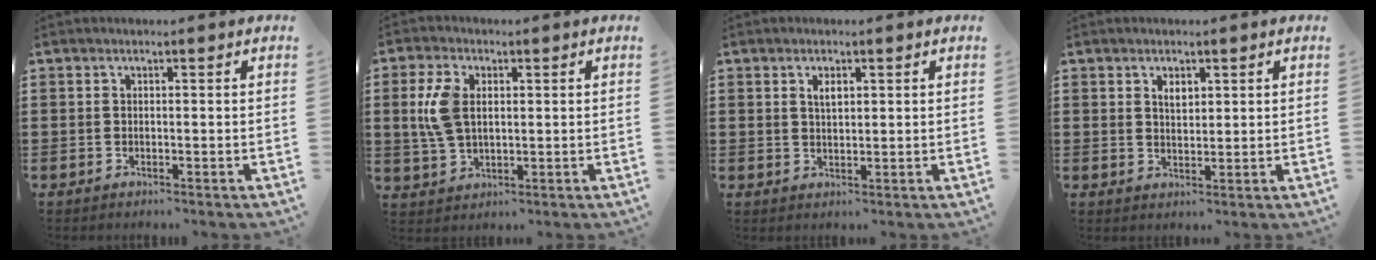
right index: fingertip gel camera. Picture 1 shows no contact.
{"total": 6.6, "force": [1.1, 4.0, 5.2], "torque": [-0.132, 0.007, 0.014]}
{"total": 1.8, "force": [0.8, 0.7, 1.4], "torque": [-0.031, 0.002, 0.013]}
{"total": 1.9, "force": [1.0, 1.0, 1.2], "torque": [-0.019, -0.001, 0.017]}